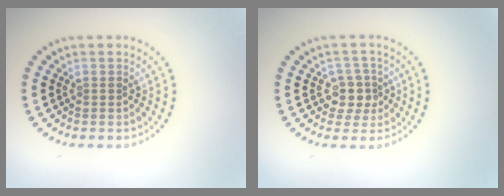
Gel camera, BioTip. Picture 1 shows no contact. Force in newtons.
{"total": 2.4, "press": 2.1, "slide": 1.2}